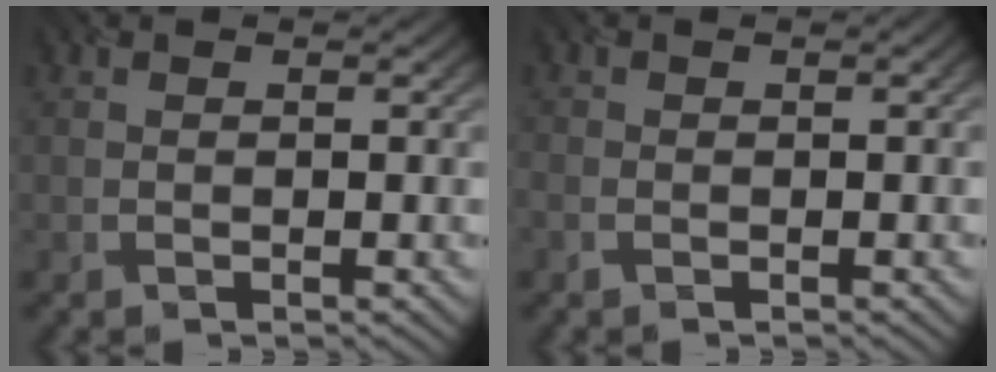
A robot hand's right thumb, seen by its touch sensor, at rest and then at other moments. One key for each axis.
{"total": 1.1, "fx": -0.5, "fy": 0.4, "fz": 0.9, "tx": -0.021, "ty": -0.004, "tz": -0.009}